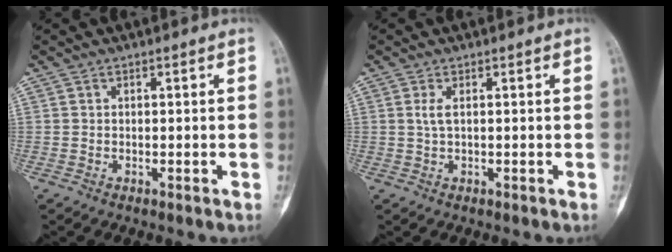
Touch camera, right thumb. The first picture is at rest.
{"total": 1.7, "force": [0.4, 0.7, 1.6], "torque": [-0.033, 0.002, 0.011]}